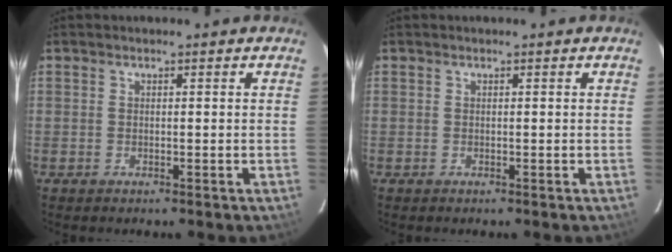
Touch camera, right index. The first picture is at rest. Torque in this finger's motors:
{"motor_torque": [0.00, 0.00, 0.00, 0.00]}